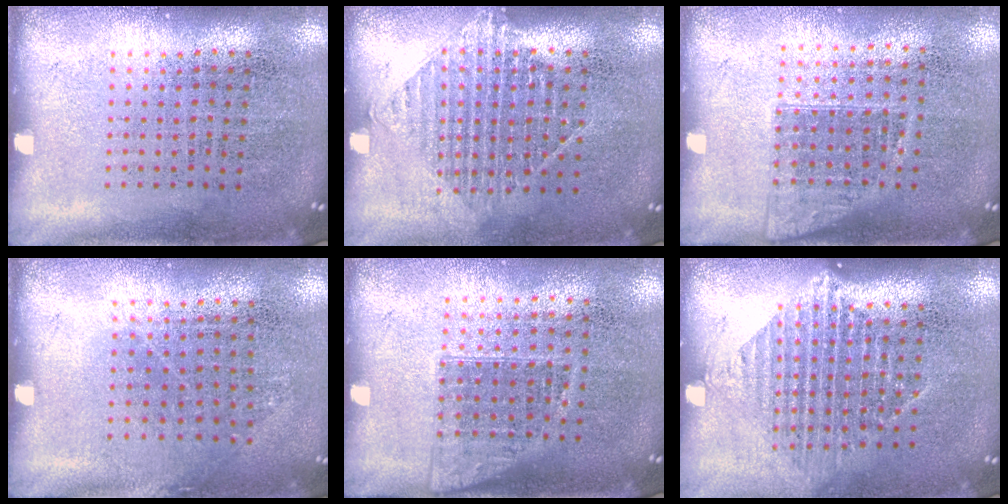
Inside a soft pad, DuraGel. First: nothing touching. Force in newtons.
{"total": 1.0, "press": 1.0, "slide": 0.4}
{"total": 1.1, "press": 1.0, "slide": 0.6}
{"total": 0.7, "press": 0.5, "slide": 0.4}
{"total": 1.1, "press": 1.0, "slide": 0.6}
{"total": 1.4, "press": 1.2, "slide": 0.7}